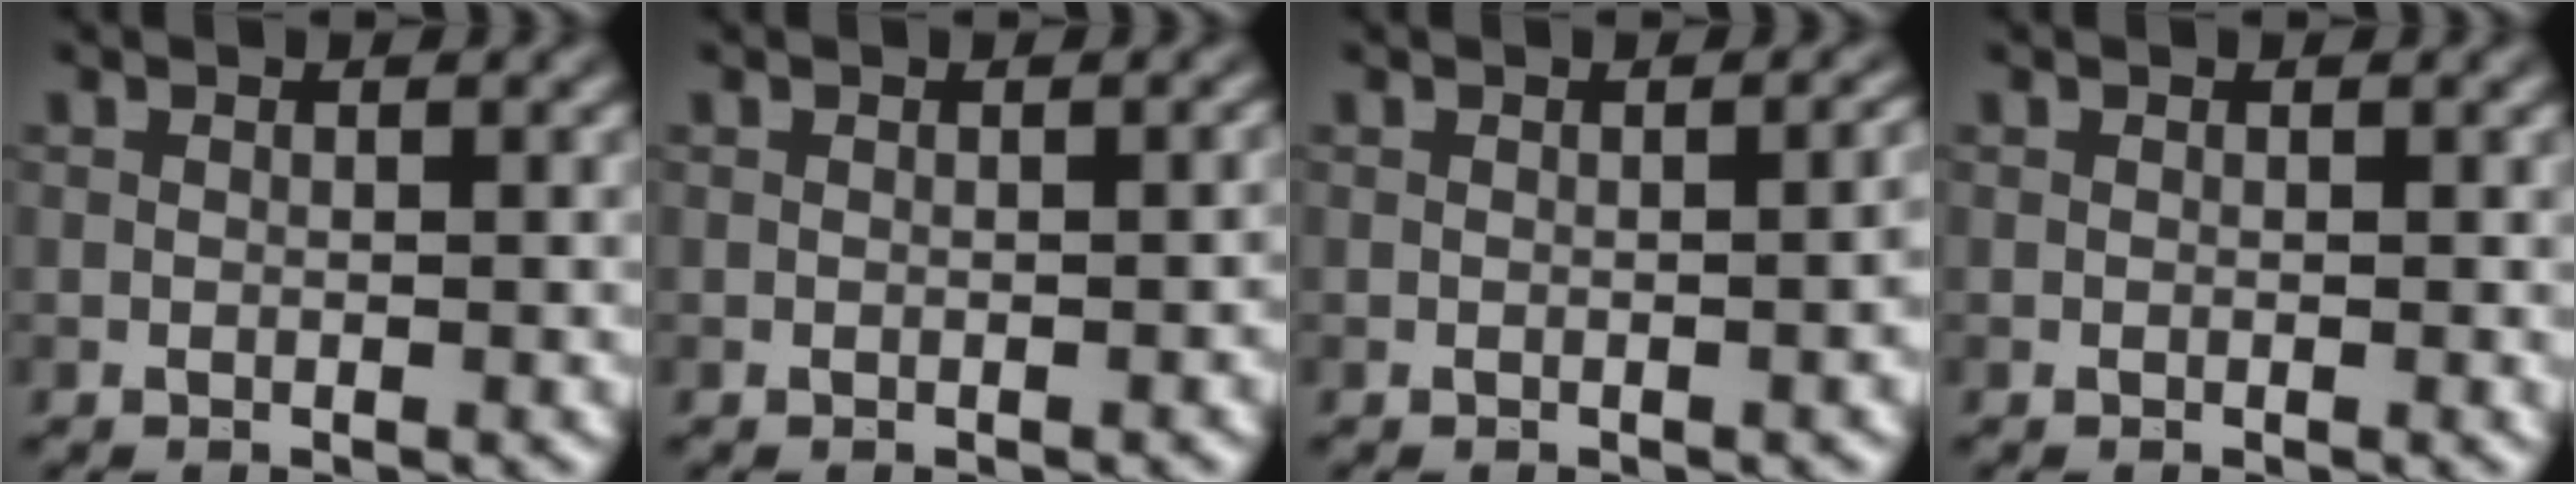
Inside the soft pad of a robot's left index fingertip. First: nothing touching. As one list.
[{"total": 0.6, "force": [-0.3, 0.2, 0.4], "torque": [-0.007, 0.001, -0.002]}, {"total": 2.1, "force": [-0.4, 0.8, 1.9], "torque": [-0.015, 0.004, -0.003]}, {"total": 0.0}]